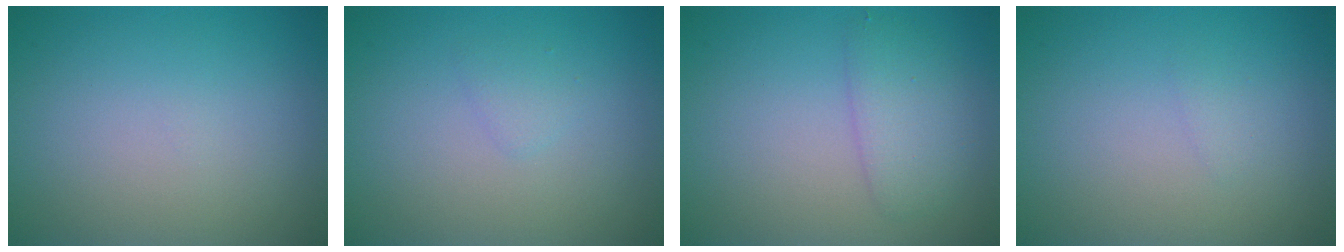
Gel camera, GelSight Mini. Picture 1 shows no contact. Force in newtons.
{"total": 0.8, "press": 0.8, "slide": 0.1}
{"total": 2.7, "press": 2.7, "slide": 0.1}
{"total": 0.6, "press": 0.6, "slide": 0.0}